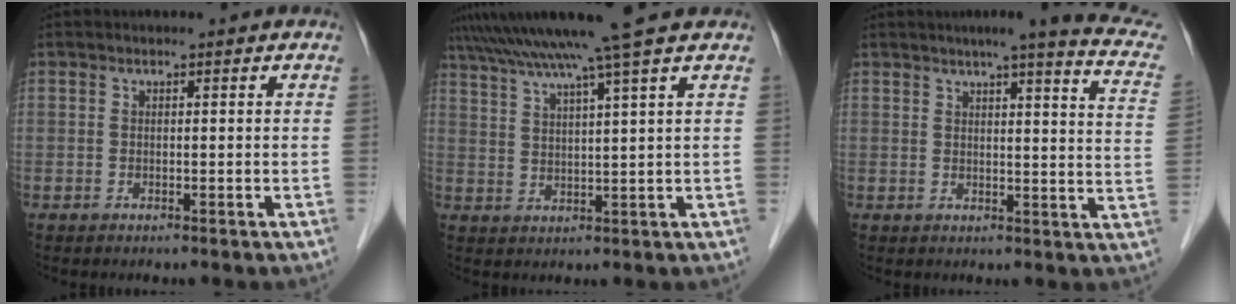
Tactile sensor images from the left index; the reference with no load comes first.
{"total": 11.5, "force": [9.3, -2.4, 6.3], "torque": [-0.109, 0.009, 0.141]}
{"total": 15.6, "force": [12.7, 0.5, 9.0], "torque": [-0.113, -0.026, 0.129]}